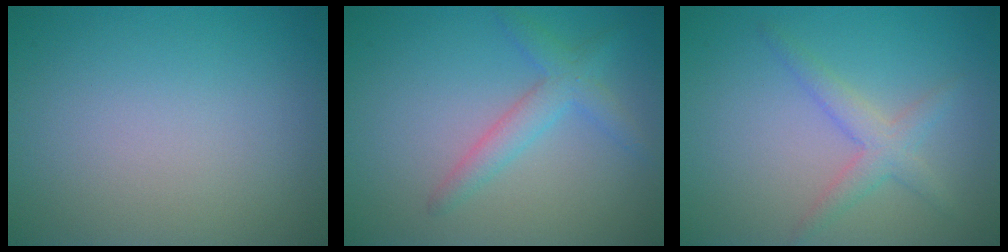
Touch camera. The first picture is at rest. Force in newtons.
{"total": 2.7, "press": 2.7, "slide": 0.1}
{"total": 1.9, "press": 1.9, "slide": 0.1}